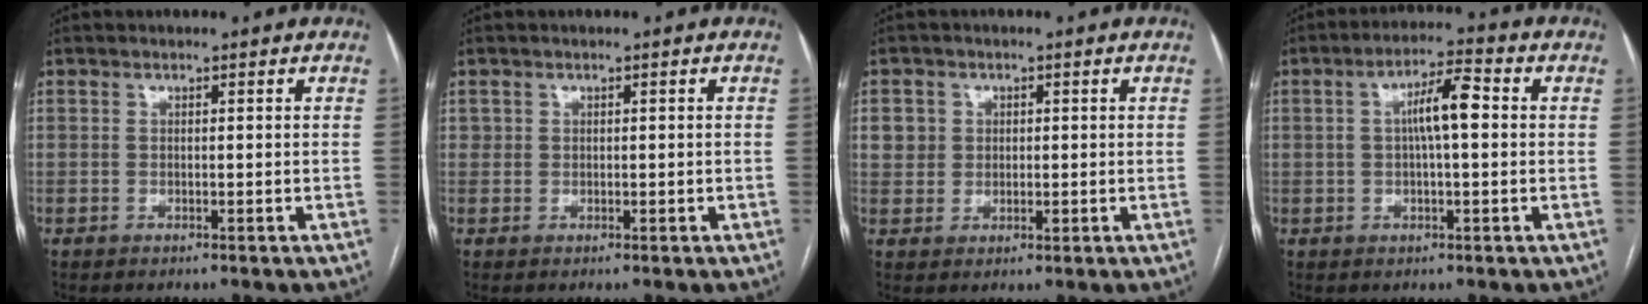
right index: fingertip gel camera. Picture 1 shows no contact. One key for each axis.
{"total": 1.0, "fx": 0.2, "fy": 1.0, "fz": 0.3, "tx": -0.005, "ty": 0.010, "tz": 0.008}
{"total": 3.6, "fx": 0.9, "fy": 3.4, "fz": 0.6, "tx": -0.005, "ty": 0.005, "tz": 0.019}
{"total": 6.6, "fx": 0.8, "fy": 1.4, "fz": 6.4, "tx": -0.114, "ty": 0.022, "tz": 0.012}